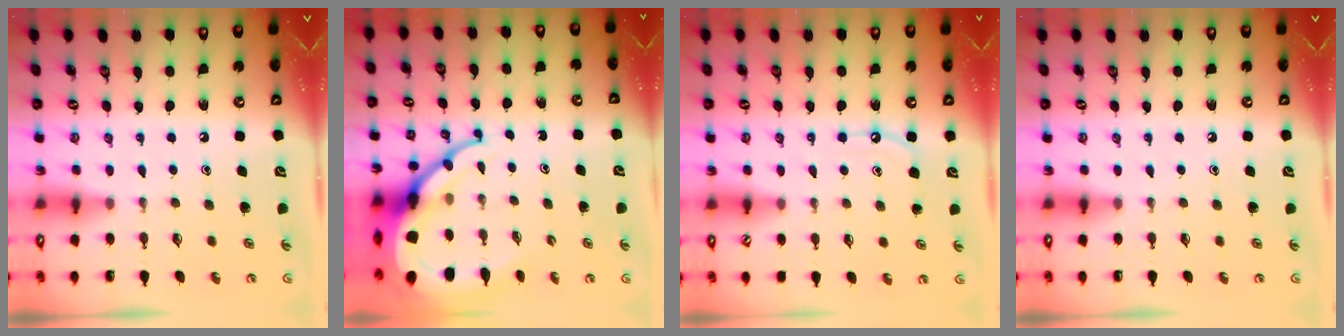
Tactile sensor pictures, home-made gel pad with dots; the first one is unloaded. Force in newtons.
{"total": 13.1, "press": 13.0, "slide": 1.3}
{"total": 5.3, "press": 5.3, "slide": 0.5}
{"total": 0.0}